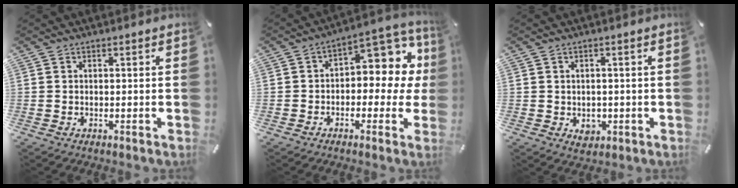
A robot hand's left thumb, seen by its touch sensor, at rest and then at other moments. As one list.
[{"total": 9.5, "force": [2.6, 5.8, 7.1], "torque": [-0.080, -0.028, 0.041]}, {"total": 3.3, "force": [-0.6, 2.7, 1.8], "torque": [-0.014, -0.002, -0.012]}]